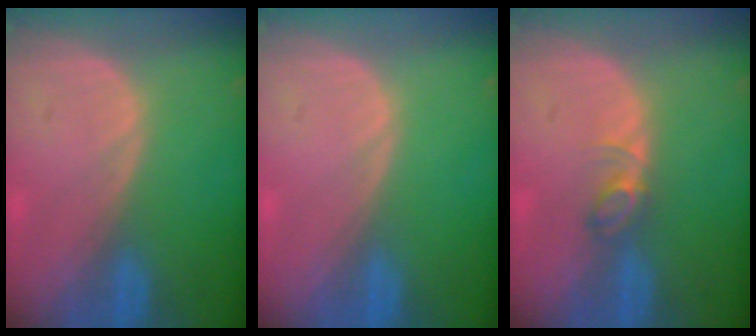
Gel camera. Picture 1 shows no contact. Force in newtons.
{"total": 0.0}
{"total": 2.5, "press": 2.5, "slide": 0.4}